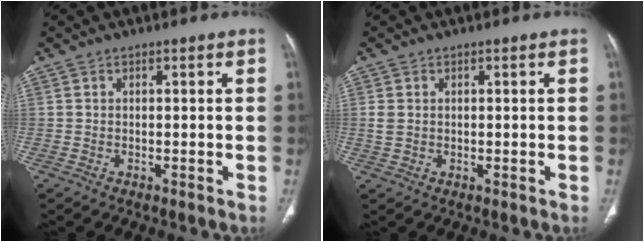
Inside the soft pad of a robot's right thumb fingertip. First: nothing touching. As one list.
[{"total": 2.0, "force": [0.3, 1.6, 1.2], "torque": [-0.031, 0.002, 0.011]}]